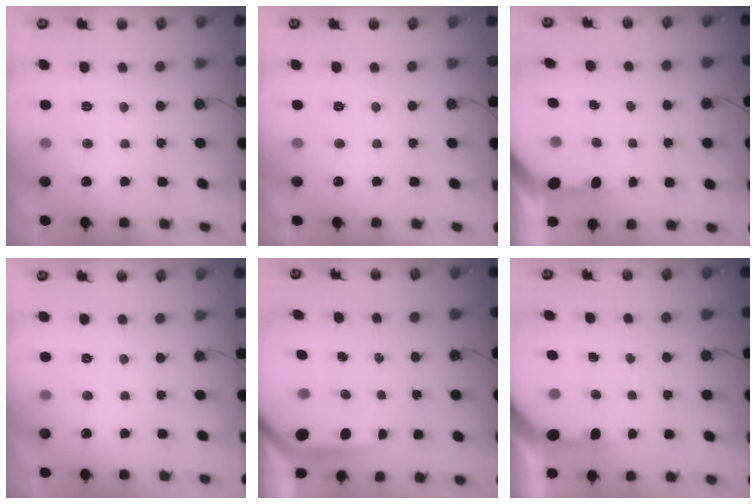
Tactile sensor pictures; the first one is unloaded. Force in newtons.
{"total": 0.0}
{"total": 3.4, "press": 3.4, "slide": 0.4}
{"total": 0.0}
{"total": 6.4, "press": 6.4, "slide": 0.7}
{"total": 2.9, "press": 2.9, "slide": 0.3}